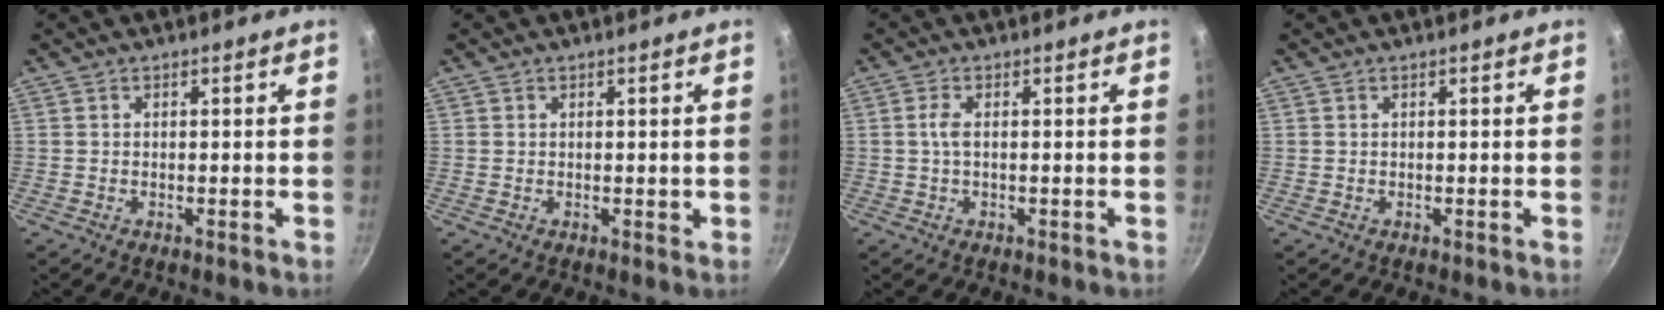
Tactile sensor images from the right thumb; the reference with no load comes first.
{"total": 0.8, "force": [0.1, 0.6, 0.5], "torque": [-0.001, 0.002, 0.001]}
{"total": 2.0, "force": [0.1, 0.7, 1.9], "torque": [-0.047, 0.004, 0.001]}
{"total": 0.0}